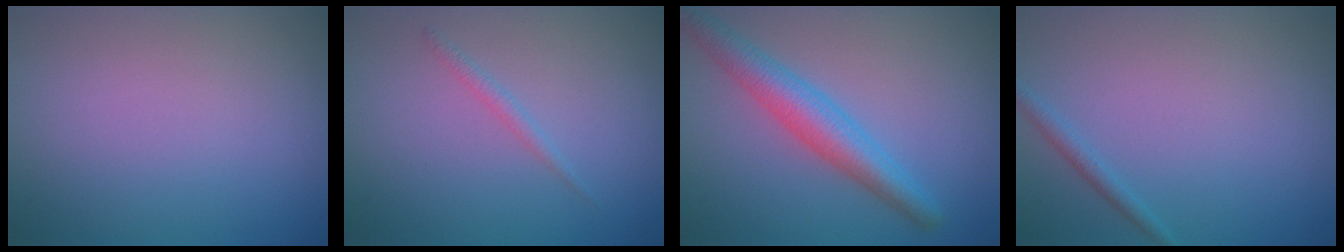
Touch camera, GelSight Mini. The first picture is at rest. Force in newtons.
{"total": 0.9, "press": 0.9, "slide": 0.1}
{"total": 4.3, "press": 4.3, "slide": 0.1}
{"total": 1.1, "press": 1.1, "slide": 0.0}